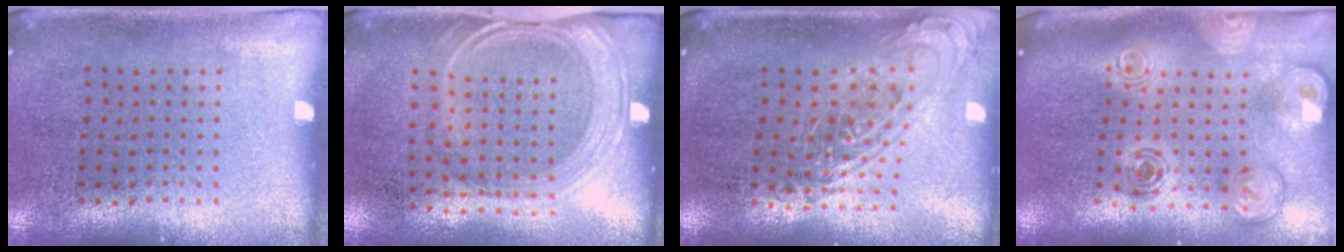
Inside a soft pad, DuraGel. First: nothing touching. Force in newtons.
{"total": 1.6, "press": 1.4, "slide": 0.9}
{"total": 1.0, "press": 1.0, "slide": 0.3}
{"total": 2.3, "press": 1.8, "slide": 1.5}